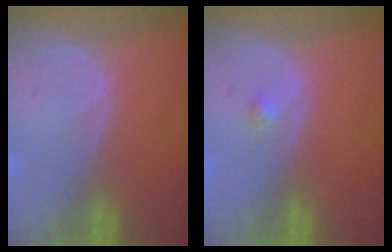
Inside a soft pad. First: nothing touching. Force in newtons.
{"total": 0.8, "press": 0.8, "slide": 0.2}